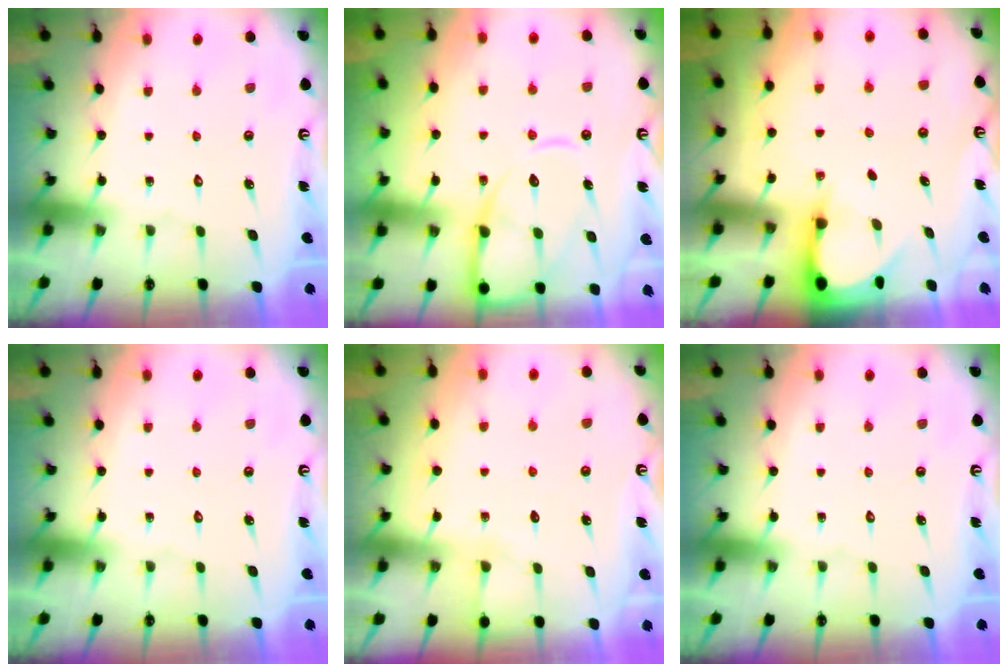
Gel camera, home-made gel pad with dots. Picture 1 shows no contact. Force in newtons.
{"total": 12.1, "press": 12.0, "slide": 1.6}
{"total": 3.0, "press": 3.0, "slide": 0.4}
{"total": 0.0}
{"total": 7.7, "press": 7.6, "slide": 0.8}
{"total": 0.0}